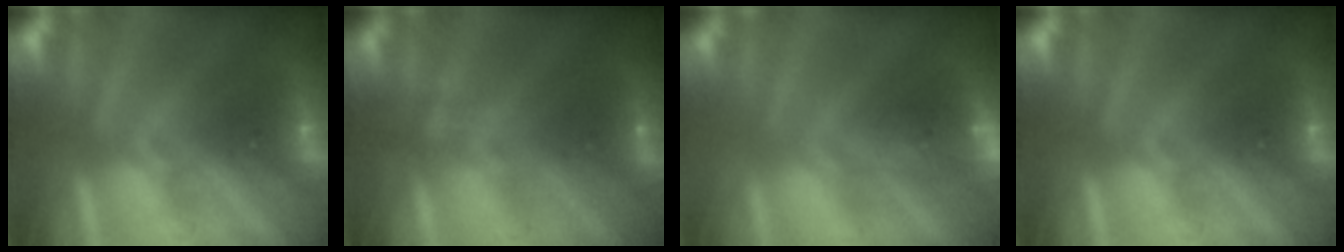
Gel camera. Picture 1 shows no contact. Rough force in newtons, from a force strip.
{"total": 1.2}
{"total": 5.7}
{"total": 0.0}